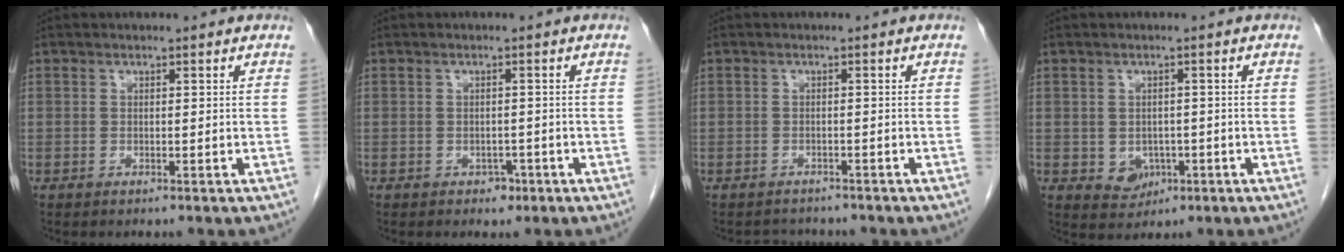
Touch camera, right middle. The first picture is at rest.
{"total": 1.6, "force": [-0.9, 1.2, 0.6], "torque": [-0.008, 0.004, -0.009]}
{"total": 2.7, "force": [-2.5, 1.1, -0.3], "torque": [0.003, -0.002, -0.039]}
{"total": 3.5, "force": [-1.0, 2.9, 1.7], "torque": [-0.020, 0.002, -0.003]}